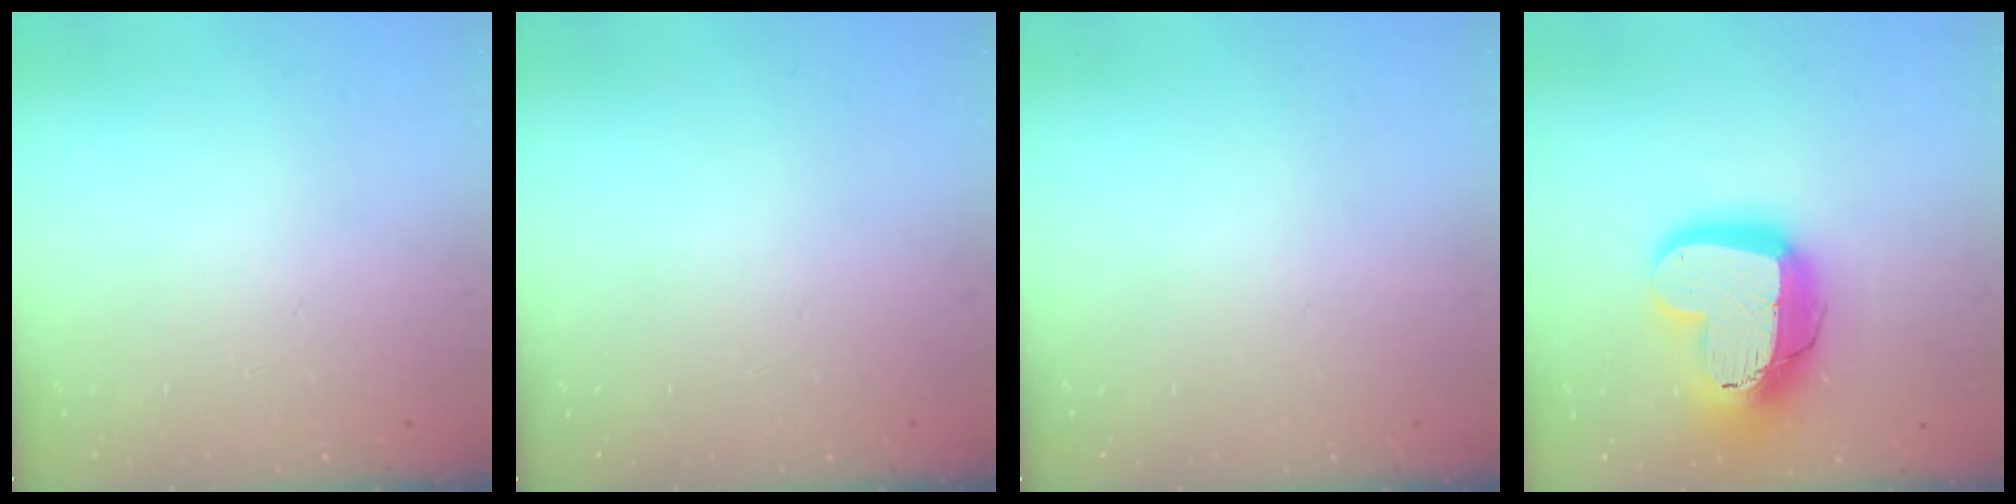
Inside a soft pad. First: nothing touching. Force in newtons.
{"total": 0.0}
{"total": 0.0}
{"total": 19.5, "press": 19.5, "slide": 1.6}